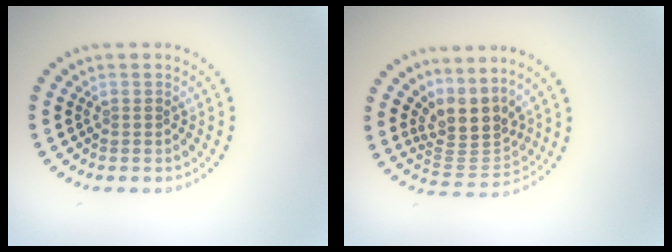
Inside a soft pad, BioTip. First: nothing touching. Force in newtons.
{"total": 4.0, "press": 2.7, "slide": 2.9}